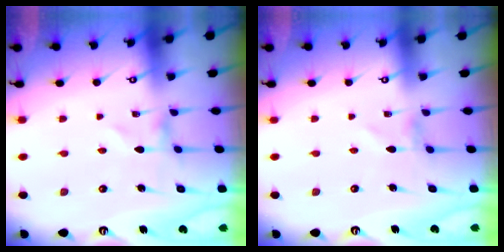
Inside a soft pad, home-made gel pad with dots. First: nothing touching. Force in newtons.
{"total": 1.0, "press": 1.0, "slide": 0.1}